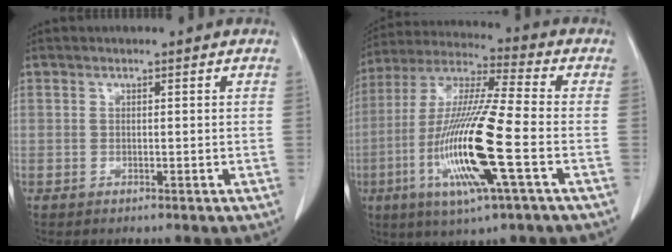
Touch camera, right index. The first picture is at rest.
{"total": 17.7, "force": [-5.0, 0.8, 17.0], "torque": [-0.352, -0.019, -0.098]}